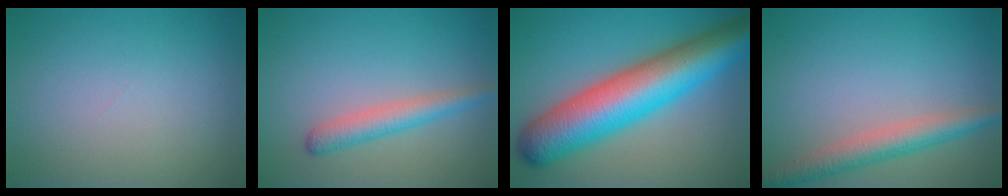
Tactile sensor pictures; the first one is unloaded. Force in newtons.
{"total": 2.8, "press": 2.7, "slide": 0.2}
{"total": 12.5, "press": 12.5, "slide": 0.2}
{"total": 3.9, "press": 3.9, "slide": 0.1}